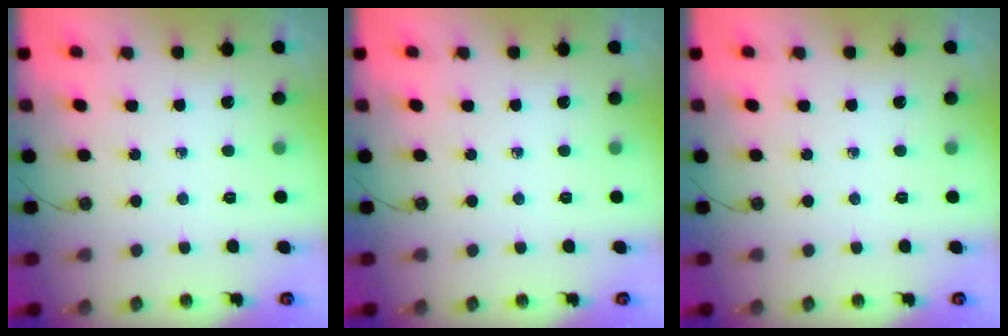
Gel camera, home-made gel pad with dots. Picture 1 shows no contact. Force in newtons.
{"total": 0.0}
{"total": 0.0}